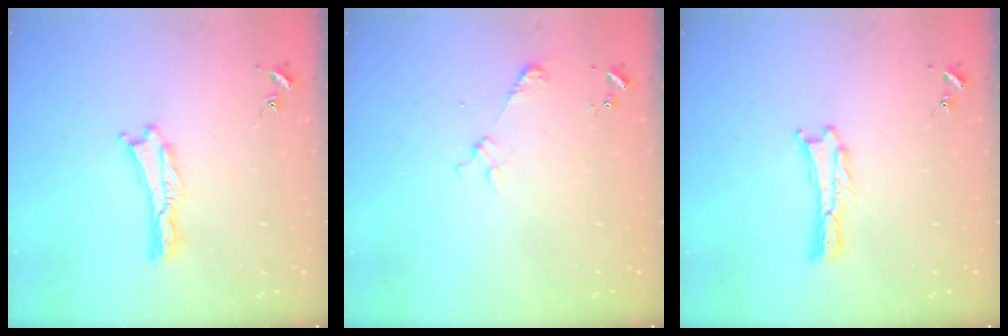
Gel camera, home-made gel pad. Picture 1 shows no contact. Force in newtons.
{"total": 2.4, "press": 2.4, "slide": 0.2}
{"total": 0.0}